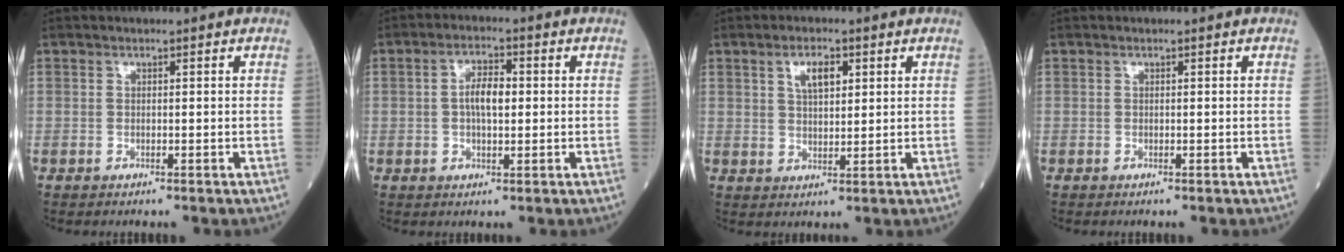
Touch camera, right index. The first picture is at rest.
{"total": 4.9, "force": [0.3, 2.0, 4.5], "torque": [-0.086, 0.009, 0.003]}
{"total": 4.2, "force": [1.9, 1.7, 3.4], "torque": [-0.060, 0.004, 0.033]}
{"total": 0.0}